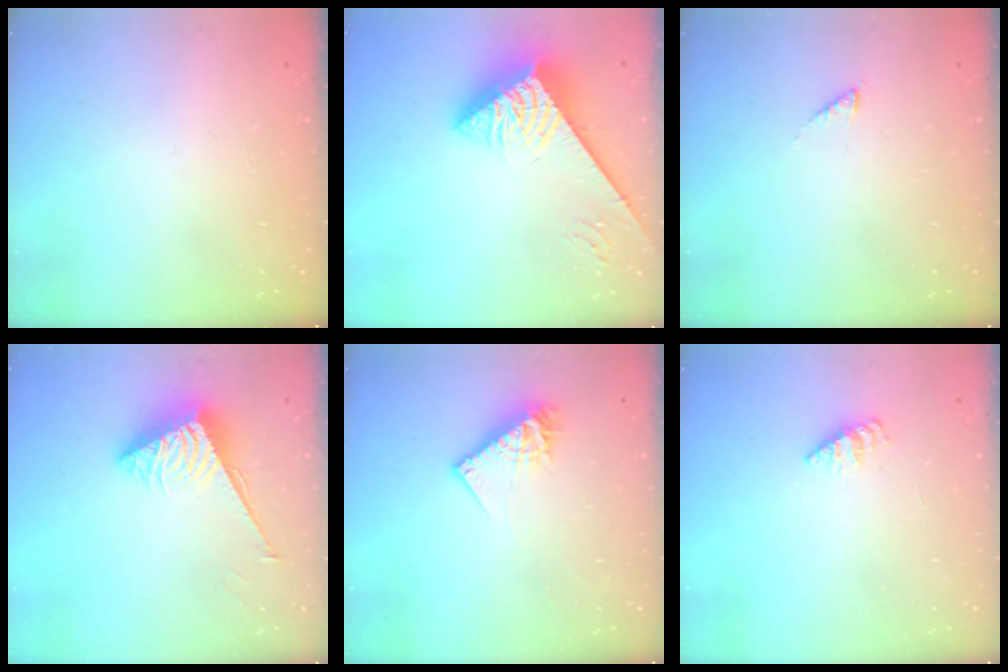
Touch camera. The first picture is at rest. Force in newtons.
{"total": 6.3, "press": 6.3, "slide": 0.8}
{"total": 1.2, "press": 1.2, "slide": 0.3}
{"total": 4.1, "press": 4.1, "slide": 0.1}
{"total": 9.9, "press": 9.9, "slide": 0.8}
{"total": 2.2, "press": 2.2, "slide": 0.3}